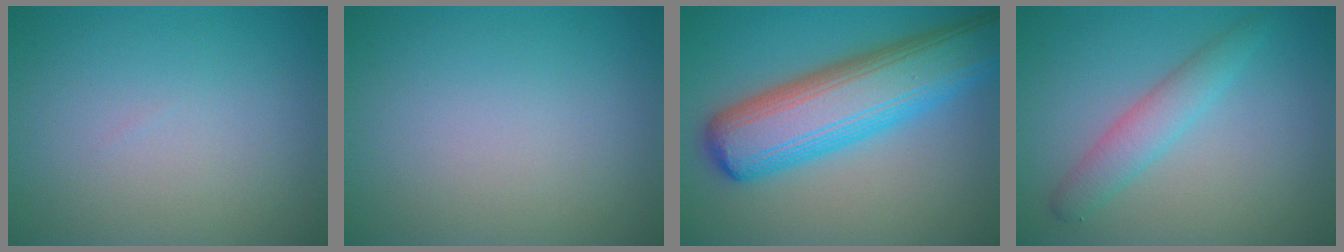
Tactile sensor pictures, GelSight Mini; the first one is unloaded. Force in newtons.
{"total": 0.0}
{"total": 10.5, "press": 10.5, "slide": 0.2}
{"total": 2.8, "press": 2.8, "slide": 0.1}